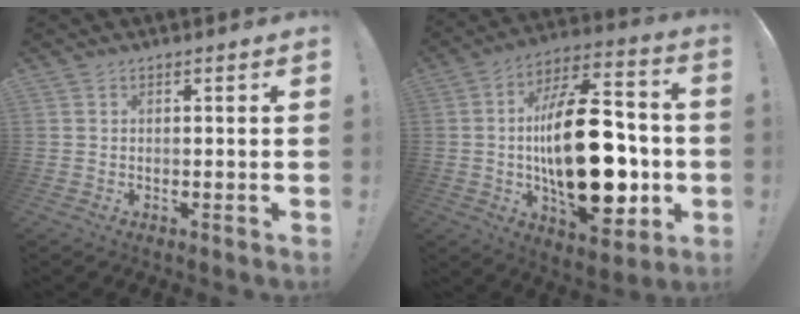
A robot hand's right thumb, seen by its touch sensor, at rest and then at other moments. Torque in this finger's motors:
{"motor_torque": [1.04, 1.51, 1.60, -1.17, 0.27]}